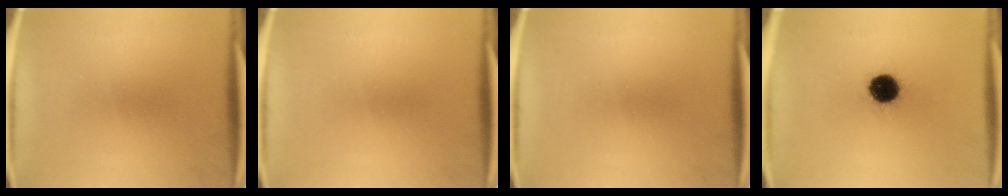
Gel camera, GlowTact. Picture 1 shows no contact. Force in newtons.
{"total": 0.0}
{"total": 0.0}
{"total": 10.4}